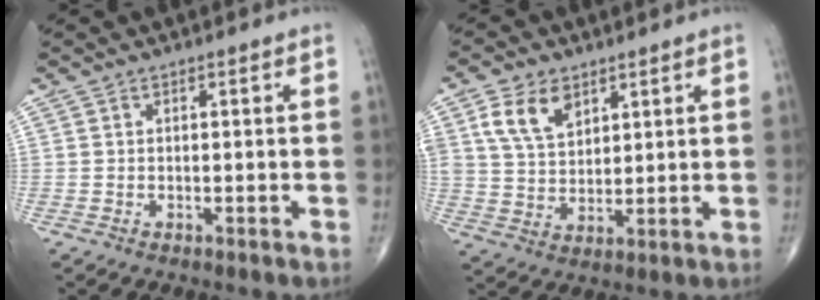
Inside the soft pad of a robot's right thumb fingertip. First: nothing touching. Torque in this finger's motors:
{"motor_torque": [0.62, 0.64, 0.95, 0.67, 0.11]}